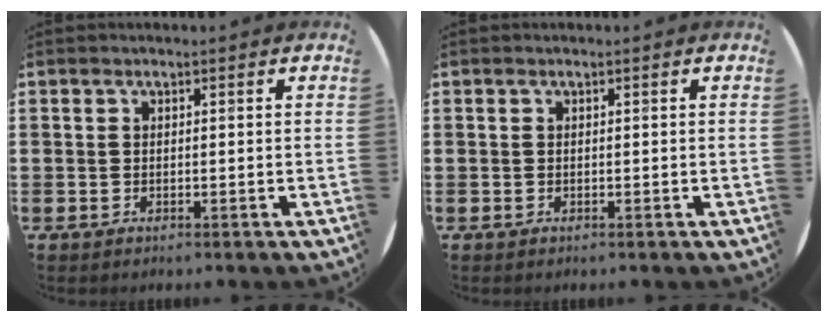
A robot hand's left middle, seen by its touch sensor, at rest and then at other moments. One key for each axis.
{"total": 0.0}